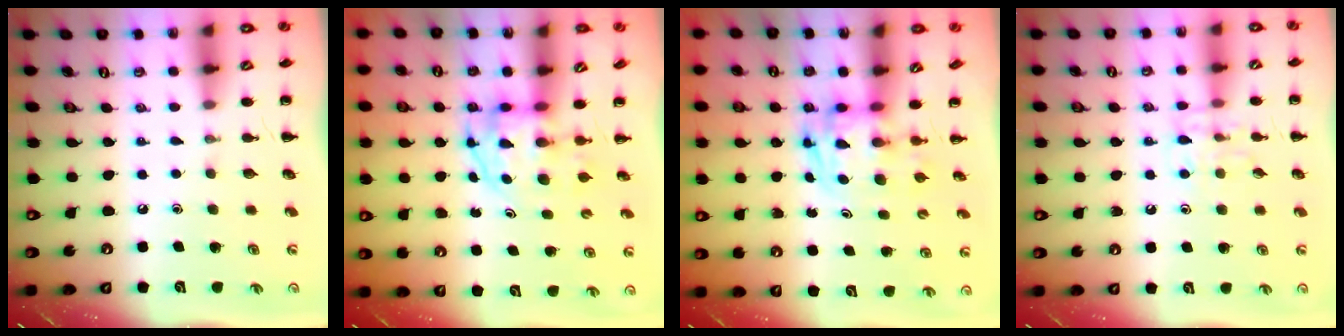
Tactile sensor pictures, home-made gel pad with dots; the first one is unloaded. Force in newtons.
{"total": 3.5, "press": 3.5, "slide": 0.5}
{"total": 2.9, "press": 2.9, "slide": 0.5}
{"total": 7.7, "press": 7.7, "slide": 0.4}